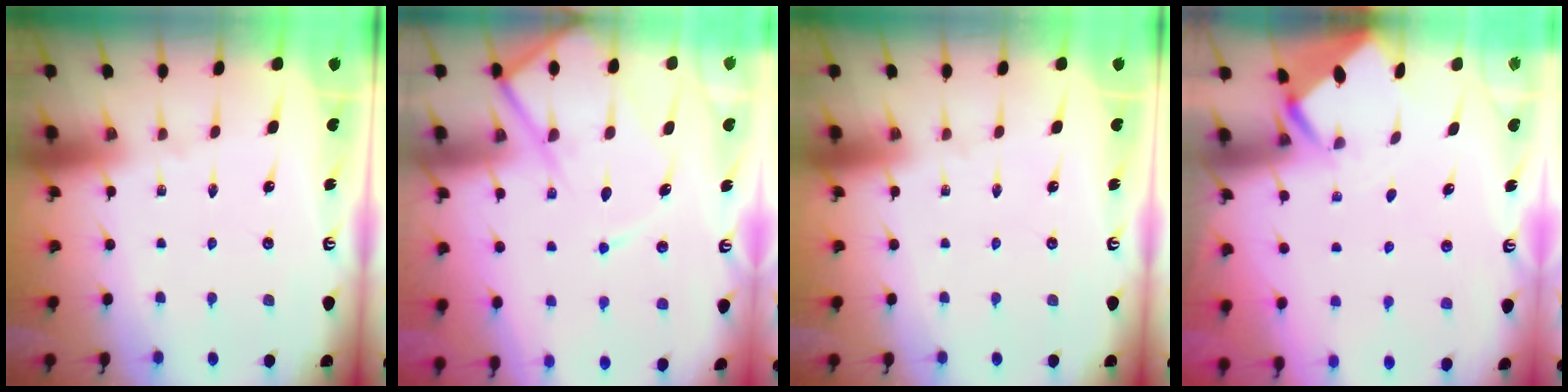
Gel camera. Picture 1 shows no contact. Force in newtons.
{"total": 12.8, "press": 12.7, "slide": 1.0}
{"total": 0.0}
{"total": 2.5, "press": 2.5, "slide": 0.1}